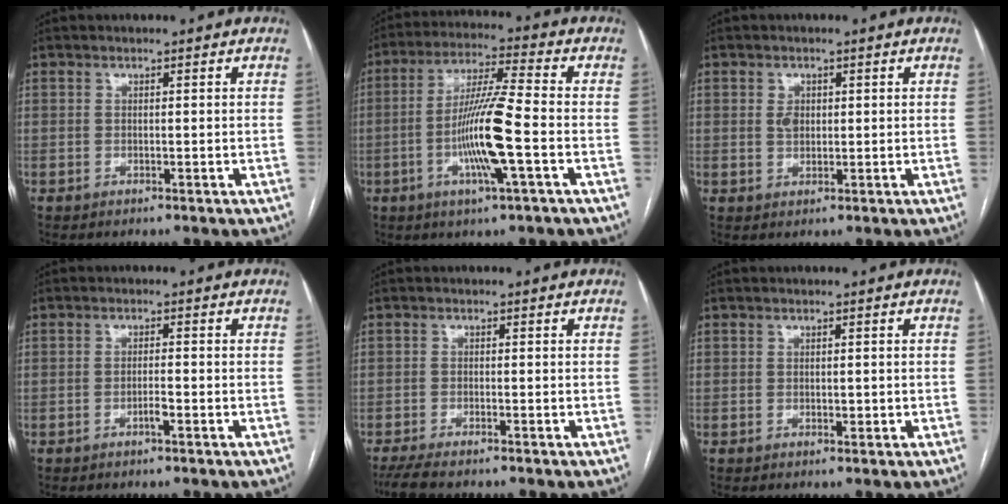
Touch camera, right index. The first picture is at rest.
{"total": 11.9, "force": [-3.1, 0.0, 11.5], "torque": [-0.224, -0.006, -0.064]}
{"total": 2.2, "force": [0.5, 1.7, 1.4], "torque": [-0.024, 0.002, 0.011]}
{"total": 1.8, "force": [-0.9, 0.2, 1.6], "torque": [-0.028, 0.000, -0.016]}
{"total": 4.3, "force": [-3.5, 0.5, 2.4], "torque": [-0.043, -0.010, -0.058]}
{"total": 0.9, "force": [0.0, 0.6, 0.8], "torque": [-0.008, -0.002, 0.001]}